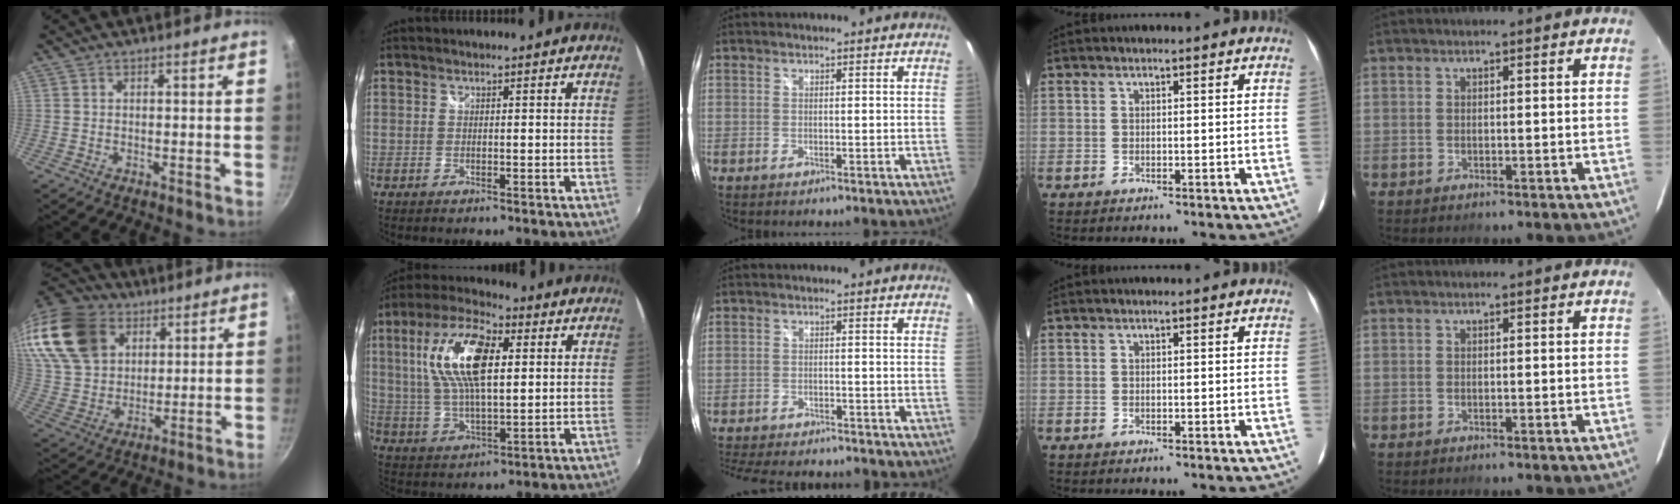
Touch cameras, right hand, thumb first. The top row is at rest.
{"thumb": {"total": 21.3, "force": [10.8, 15.0, 10.6], "torque": [-0.202, -0.019, 0.213]}, "index": {"total": 15.8, "force": [4.2, 6.6, 13.7], "torque": [-0.265, 0.020, 0.077]}, "middle": {"total": 11.6, "force": [-10.3, 3.0, 4.5], "torque": [-0.108, -0.016, -0.156]}}